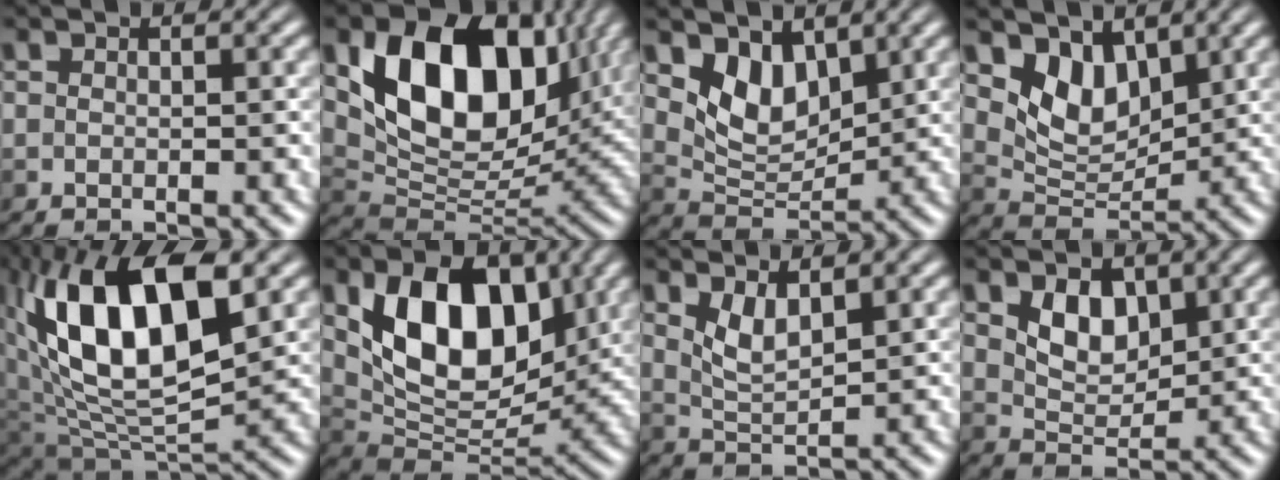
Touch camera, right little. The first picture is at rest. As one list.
[{"total": 12.3, "force": [4.6, 7.6, 8.6], "torque": [-0.144, 0.009, 0.081]}, {"total": 4.1, "force": [2.3, 2.4, 2.4], "torque": [-0.053, -0.012, 0.038]}, {"total": 4.5, "force": [2.6, 2.7, 2.5], "torque": [-0.056, -0.010, 0.044]}, {"total": 11.8, "force": [3.3, 5.9, 9.6], "torque": [-0.174, 0.006, 0.064]}, {"total": 10.1, "force": [2.8, 6.2, 7.5], "torque": [-0.123, -0.009, 0.050]}, {"total": 2.1, "force": [0.8, 0.8, 1.7], "torque": [-0.044, -0.004, 0.020]}, {"total": 2.9, "force": [1.0, 1.8, 1.9], "torque": [-0.044, -0.010, 0.015]}]